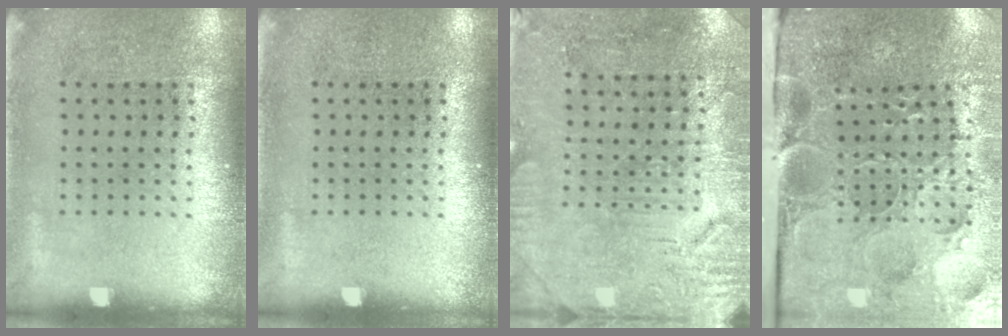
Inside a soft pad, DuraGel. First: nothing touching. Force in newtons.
{"total": 0.0}
{"total": 3.0, "press": 2.9, "slide": 0.8}
{"total": 5.4, "press": 4.1, "slide": 3.5}